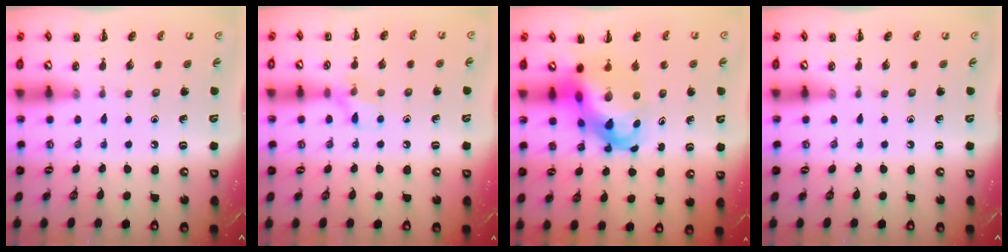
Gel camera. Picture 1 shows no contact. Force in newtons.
{"total": 7.7, "press": 7.6, "slide": 1.6}
{"total": 11.8, "press": 11.4, "slide": 3.2}
{"total": 0.0}